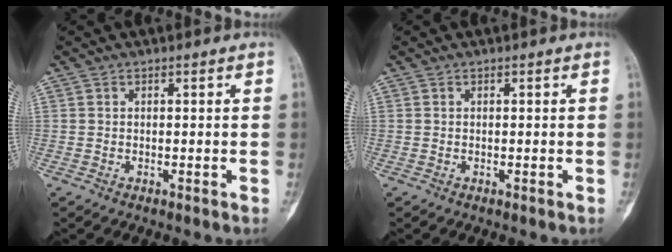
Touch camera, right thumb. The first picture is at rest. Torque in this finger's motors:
{"motor_torque": [0.08, 0.07, 0.09, -0.09, 0.03]}